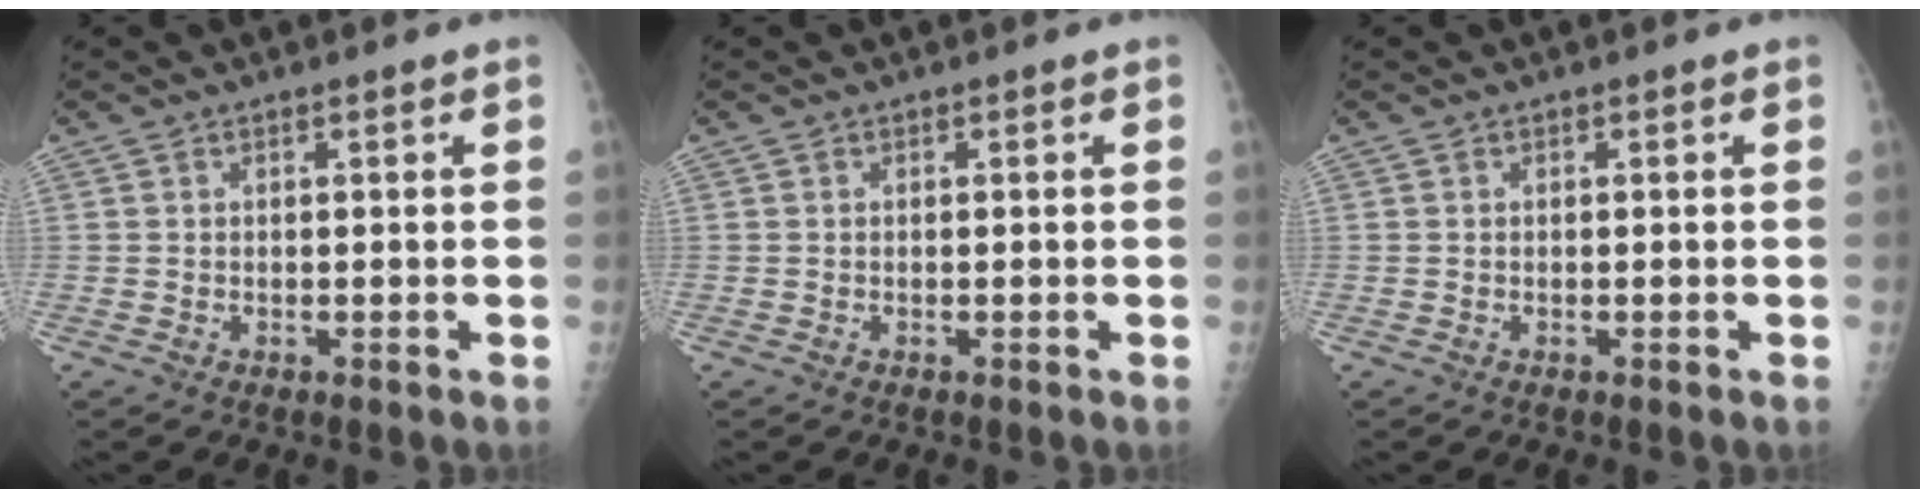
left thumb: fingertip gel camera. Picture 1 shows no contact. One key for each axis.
{"total": 0.0}
{"total": 0.0}